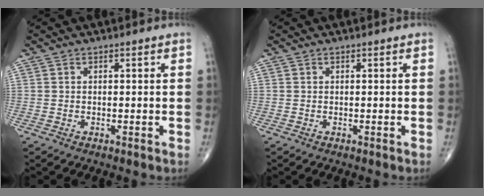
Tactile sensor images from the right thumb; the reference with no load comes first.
{"total": 0.0}